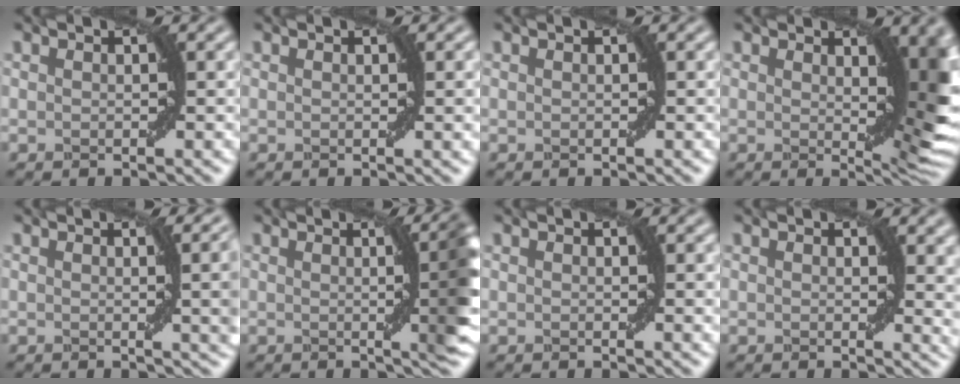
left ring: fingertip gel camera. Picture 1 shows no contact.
{"total": 1.4, "force": [0.2, 0.1, 1.4], "torque": [-0.015, -0.001, 0.002]}
{"total": 0.0}
{"total": 8.3, "force": [1.6, 3.1, 7.6], "torque": [-0.082, -0.007, 0.029]}
{"total": 6.9, "force": [0.9, 2.2, 6.4], "torque": [-0.048, 0.007, 0.014]}
{"total": 8.9, "force": [0.8, 2.6, 8.5], "torque": [-0.063, 0.016, 0.008]}
{"total": 0.8, "force": [0.2, 0.0, 0.8], "torque": [-0.008, -0.003, 0.004]}
{"total": 3.0, "force": [1.0, 1.1, 2.7], "torque": [-0.024, -0.004, 0.016]}